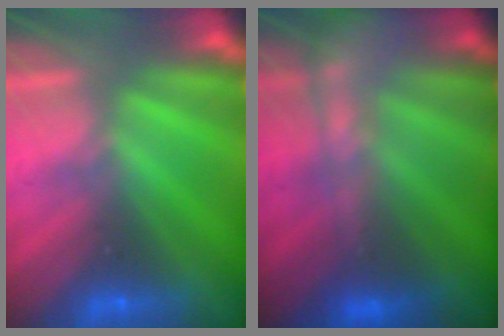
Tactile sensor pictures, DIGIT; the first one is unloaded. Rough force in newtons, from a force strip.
{"total": 10.8}